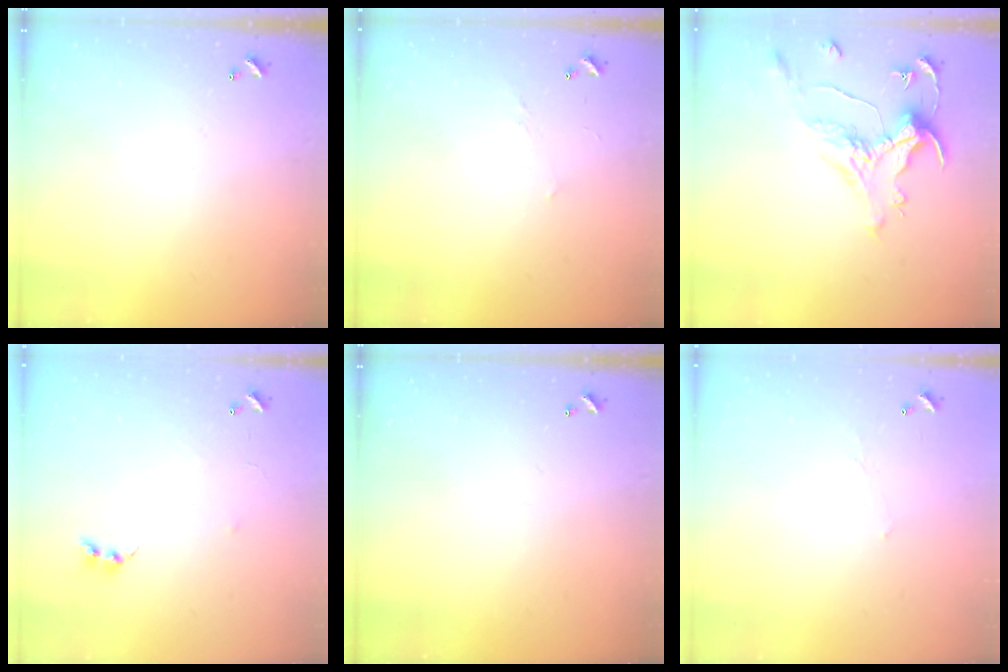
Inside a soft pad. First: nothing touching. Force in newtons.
{"total": 2.9, "press": 2.8, "slide": 0.4}
{"total": 0.9, "press": 0.2, "slide": 0.9}
{"total": 6.7, "press": 6.7, "slide": 0.3}
{"total": 0.0}
{"total": 6.0, "press": 6.0, "slide": 0.9}